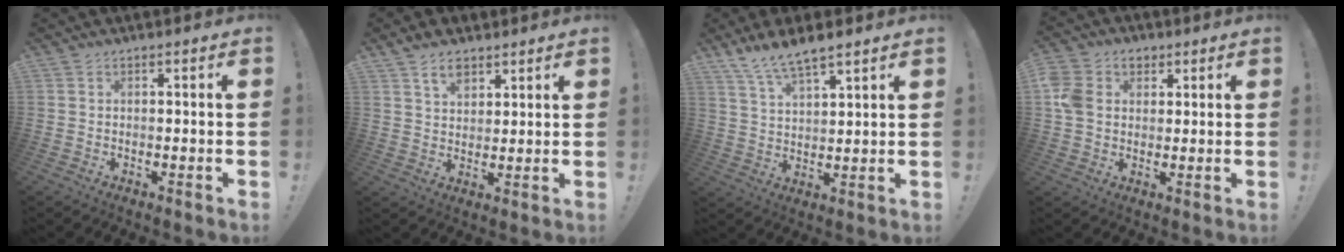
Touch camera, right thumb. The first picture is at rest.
{"total": 7.2, "force": [4.8, 4.2, 3.3], "torque": [-0.059, -0.017, 0.089]}
{"total": 8.0, "force": [6.7, 2.1, 3.9], "torque": [-0.073, -0.038, 0.124]}
{"total": 9.3, "force": [2.3, 7.7, 4.8], "torque": [-0.088, 0.002, 0.046]}